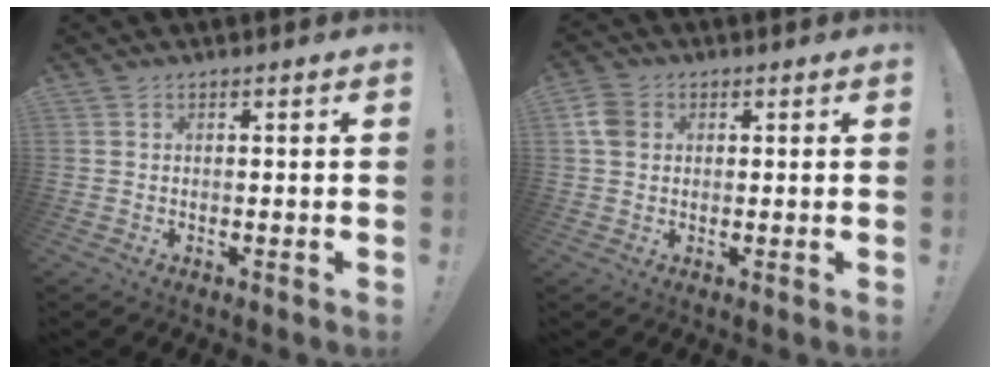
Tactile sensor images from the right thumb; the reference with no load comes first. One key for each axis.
{"total": 5.9, "fx": 1.6, "fy": 4.6, "fz": 3.3, "tx": -0.057, "ty": 0.004, "tz": 0.032}